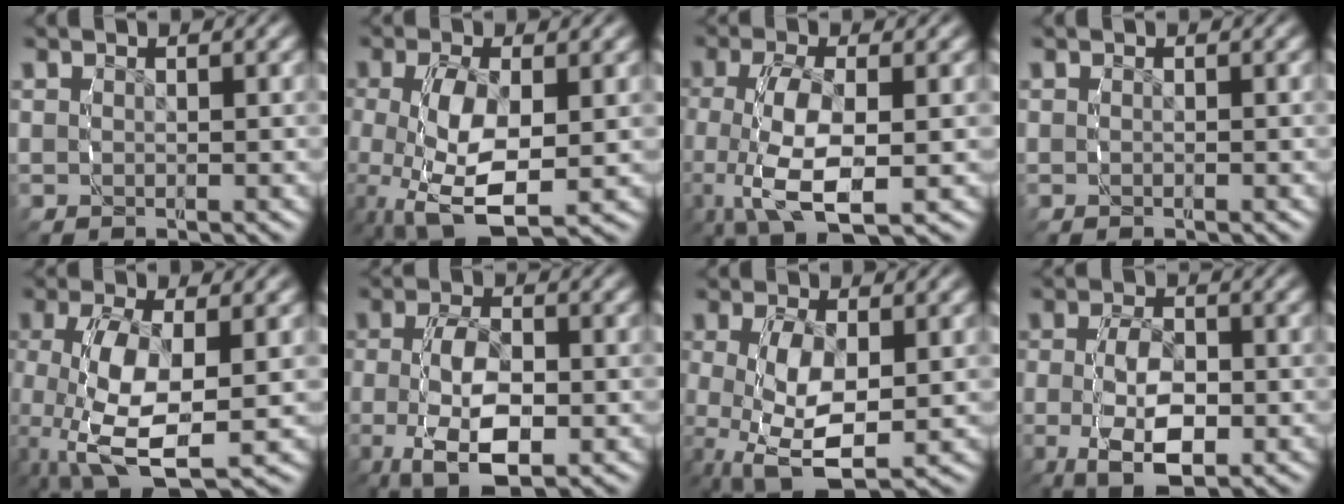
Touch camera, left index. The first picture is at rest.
{"total": 7.2, "force": [-2.1, 4.3, 5.4], "torque": [-0.141, -0.029, -0.024]}
{"total": 7.4, "force": [-2.4, 4.3, 5.6], "torque": [-0.154, -0.038, -0.024]}
{"total": 0.0}
{"total": 7.5, "force": [-1.6, 4.2, 6.0], "torque": [-0.159, -0.036, -0.009]}
{"total": 8.2, "force": [-3.2, 5.0, 5.7], "torque": [-0.140, -0.033, -0.042]}
{"total": 7.7, "force": [-2.6, 5.0, 5.2], "torque": [-0.135, -0.039, -0.031]}
{"total": 7.4, "force": [-2.6, 4.5, 5.2], "torque": [-0.120, -0.026, -0.036]}